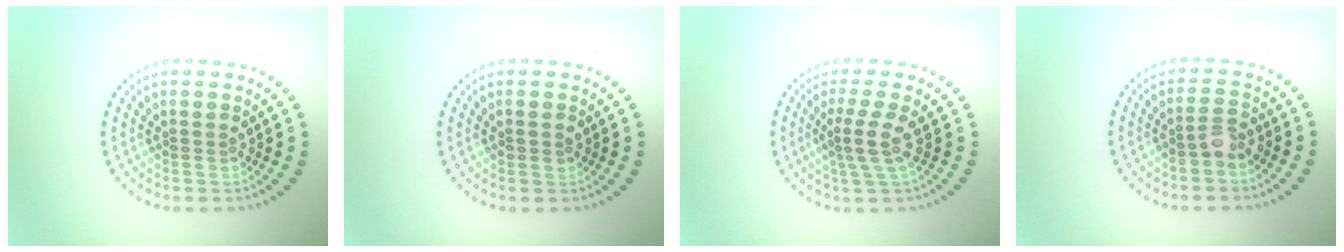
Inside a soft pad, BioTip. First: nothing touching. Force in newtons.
{"total": 1.2, "press": 1.2, "slide": 0.1}
{"total": 2.7, "press": 1.9, "slide": 1.8}
{"total": 1.8, "press": 1.7, "slide": 0.7}